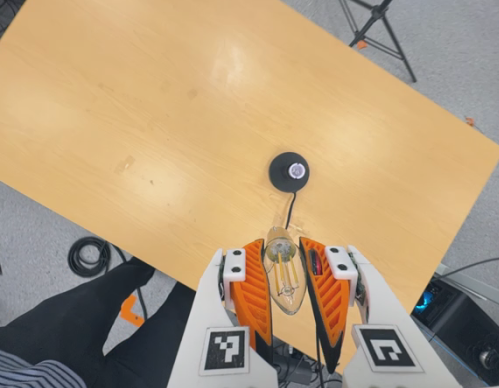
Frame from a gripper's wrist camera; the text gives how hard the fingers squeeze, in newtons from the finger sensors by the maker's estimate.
{"total": 23.1, "left": 24.5, "right": 21.7}